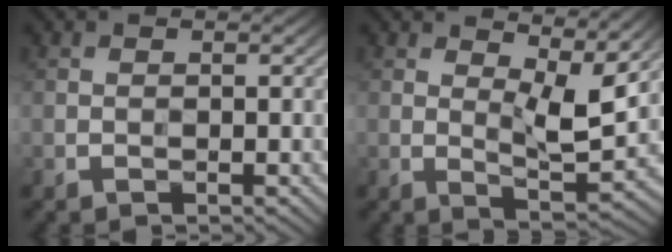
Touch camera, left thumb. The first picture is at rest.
{"total": 7.7, "force": [4.5, 2.2, 5.8], "torque": [-0.102, -0.009, 0.073]}